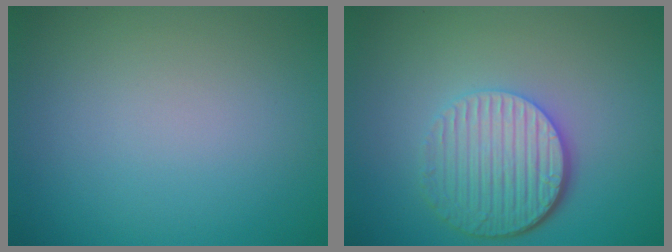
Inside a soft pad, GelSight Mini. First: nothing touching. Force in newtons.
{"total": 5.6, "press": 4.1, "slide": 3.9}